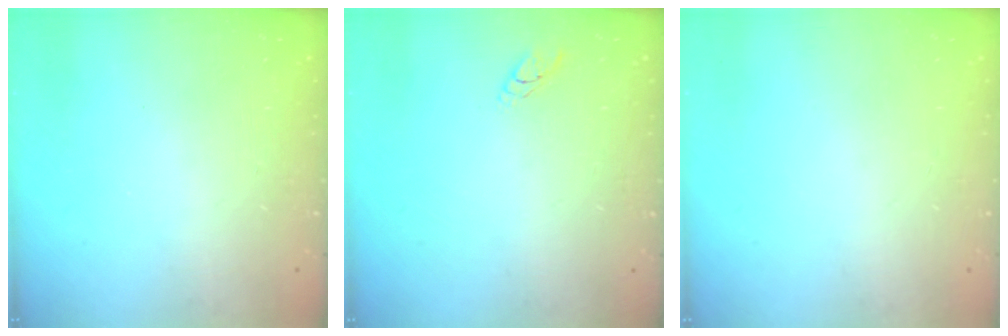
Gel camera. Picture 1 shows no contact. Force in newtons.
{"total": 2.8, "press": 2.8, "slide": 0.3}
{"total": 0.0}